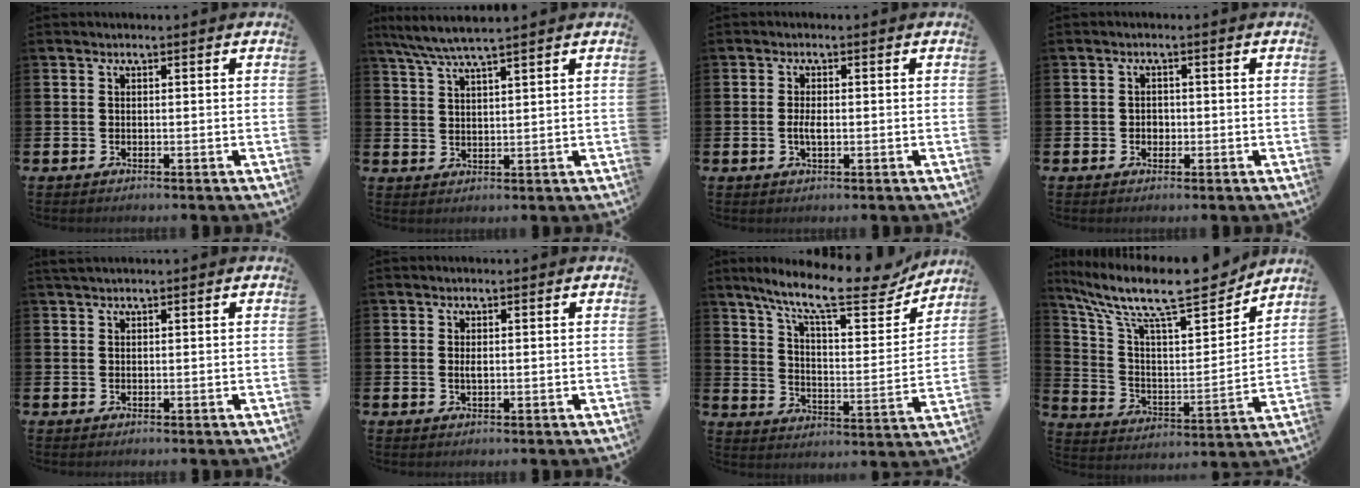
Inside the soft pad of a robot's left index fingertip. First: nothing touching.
{"total": 5.1, "force": [4.6, -0.2, 2.2], "torque": [-0.061, -0.013, 0.084]}
{"total": 2.0, "force": [-0.3, 0.9, 1.8], "torque": [-0.026, -0.002, -0.008]}
{"total": 1.5, "force": [-0.2, 1.3, 0.7], "torque": [-0.006, 0.005, -0.007]}
{"total": 1.1, "force": [1.0, 0.1, 0.4], "torque": [-0.008, 0.001, 0.019]}
{"total": 0.9, "force": [0.2, 0.3, 0.8], "torque": [-0.016, 0.002, 0.002]}
{"total": 13.2, "force": [10.9, 2.8, 6.9], "torque": [-0.144, -0.068, 0.180]}
{"total": 12.9, "force": [11.0, 3.0, 6.1], "torque": [-0.154, -0.077, 0.185]}